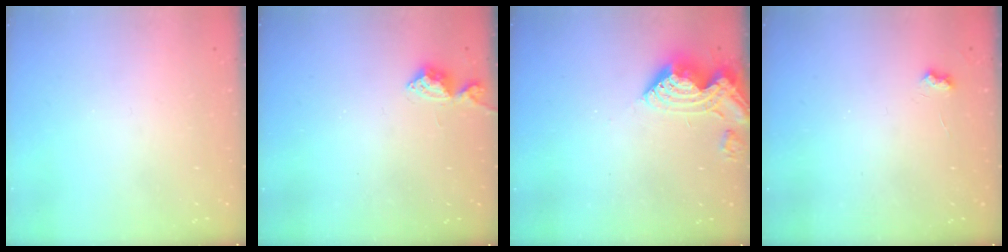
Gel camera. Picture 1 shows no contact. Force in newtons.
{"total": 5.8, "press": 5.7, "slide": 0.7}
{"total": 11.5, "press": 11.5, "slide": 0.8}
{"total": 3.3, "press": 3.3, "slide": 0.6}